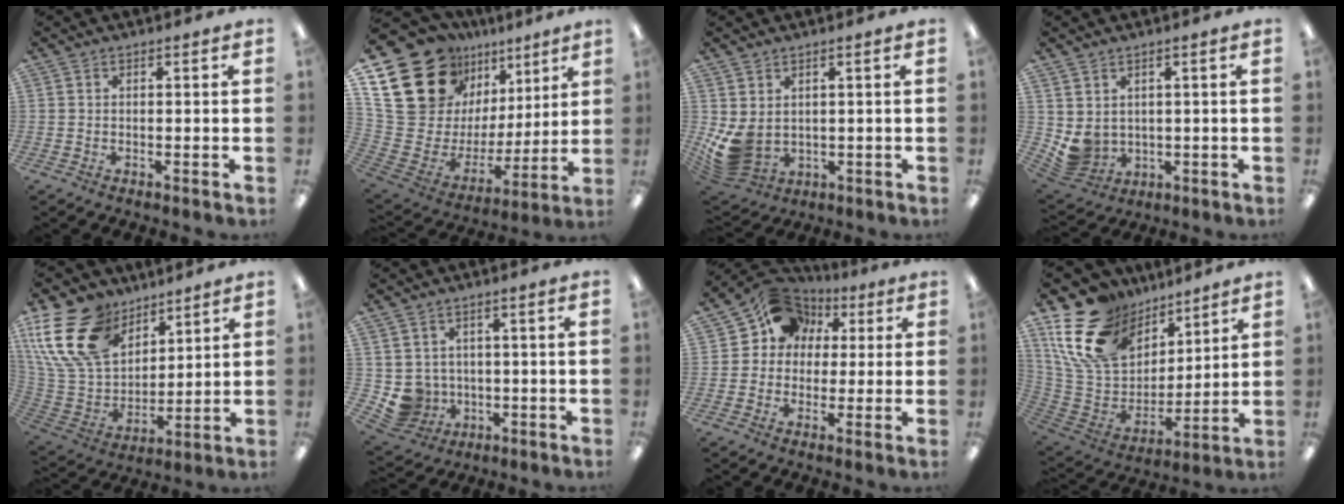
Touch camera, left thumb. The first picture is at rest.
{"total": 22.8, "force": [13.4, 15.1, 10.4], "torque": [-0.202, -0.096, 0.271]}
{"total": 6.8, "force": [1.3, 4.8, 4.6], "torque": [-0.118, -0.017, 0.029]}
{"total": 4.4, "force": [1.8, 3.6, 1.7], "torque": [-0.056, -0.015, 0.037]}
{"total": 21.0, "force": [12.0, 13.7, 10.3], "torque": [-0.252, -0.066, 0.223]}
{"total": 5.9, "force": [0.2, 5.8, 1.2], "torque": [-0.059, -0.004, 0.013]}
{"total": 11.4, "force": [4.7, 10.0, 2.9], "torque": [-0.054, -0.024, 0.090]}
{"total": 19.4, "force": [11.7, 12.7, 8.8], "torque": [-0.192, -0.057, 0.221]}